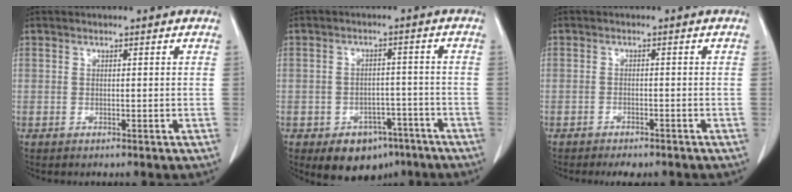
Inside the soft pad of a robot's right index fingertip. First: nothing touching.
{"total": 8.3, "force": [-5.2, 5.4, 3.4], "torque": [-0.038, 0.014, -0.067]}
{"total": 4.2, "force": [-3.5, 1.5, 1.9], "torque": [-0.020, -0.004, -0.043]}